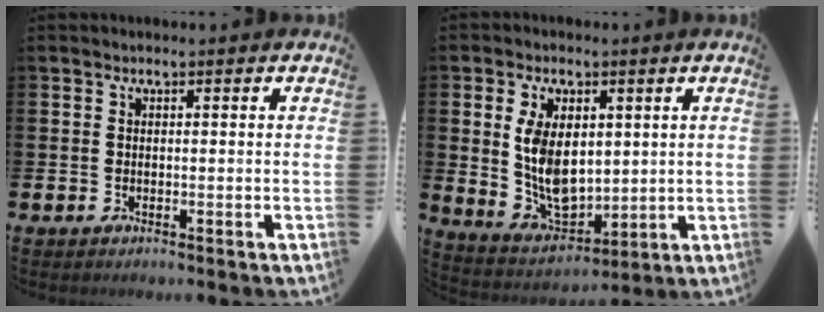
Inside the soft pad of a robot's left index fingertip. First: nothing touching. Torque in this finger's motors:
{"motor_torque": [2.14, 0.00, 0.99, 0.21]}